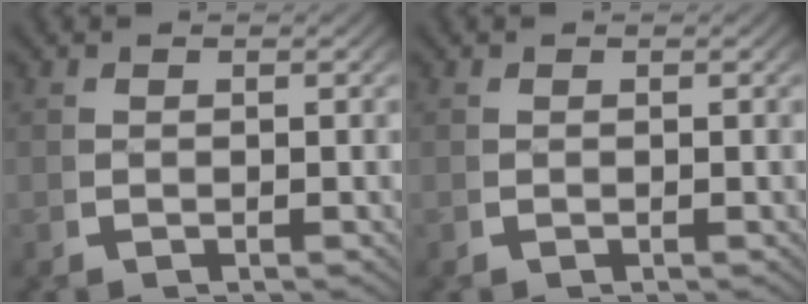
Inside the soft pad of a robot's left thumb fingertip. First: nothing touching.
{"total": 0.0}